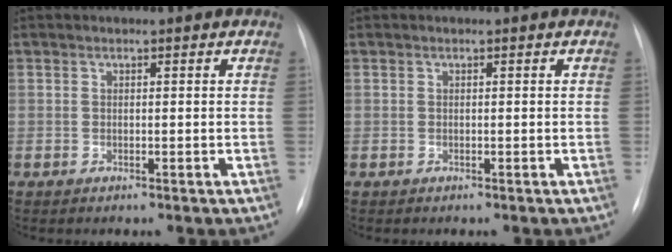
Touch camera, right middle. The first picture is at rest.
{"total": 0.0}